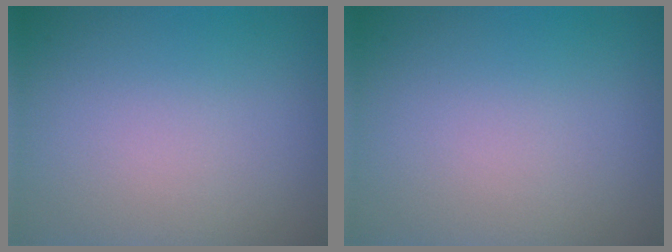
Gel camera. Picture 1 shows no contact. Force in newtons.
{"total": 0.0}